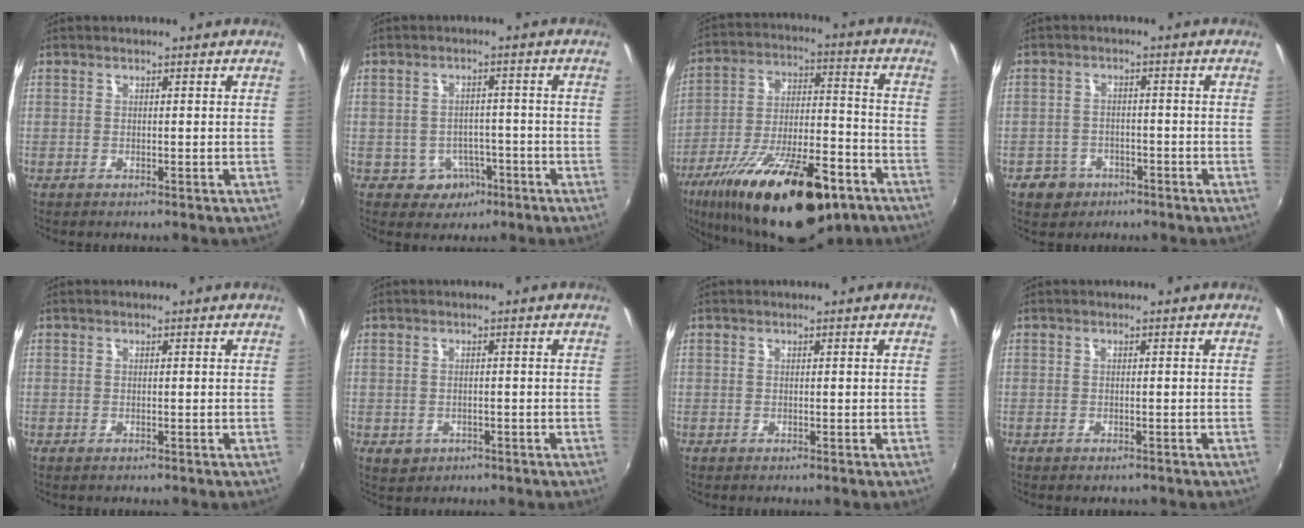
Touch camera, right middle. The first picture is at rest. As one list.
[{"total": 5.0, "force": [-2.5, 4.3, 1.1], "torque": [-0.033, 0.009, -0.025]}, {"total": 26.6, "force": [-16.9, 9.4, 18.3], "torque": [-0.321, -0.033, -0.257]}, {"total": 5.6, "force": [-3.4, 4.3, 1.2], "torque": [-0.048, 0.006, -0.050]}, {"total": 0.0}, {"total": 3.2, "force": [-1.2, 2.7, 1.3], "torque": [-0.030, -0.006, -0.011]}, {"total": 0.0}, {"total": 0.9, "force": [-0.7, 0.4, 0.3], "torque": [-0.008, -0.003, -0.012]}]